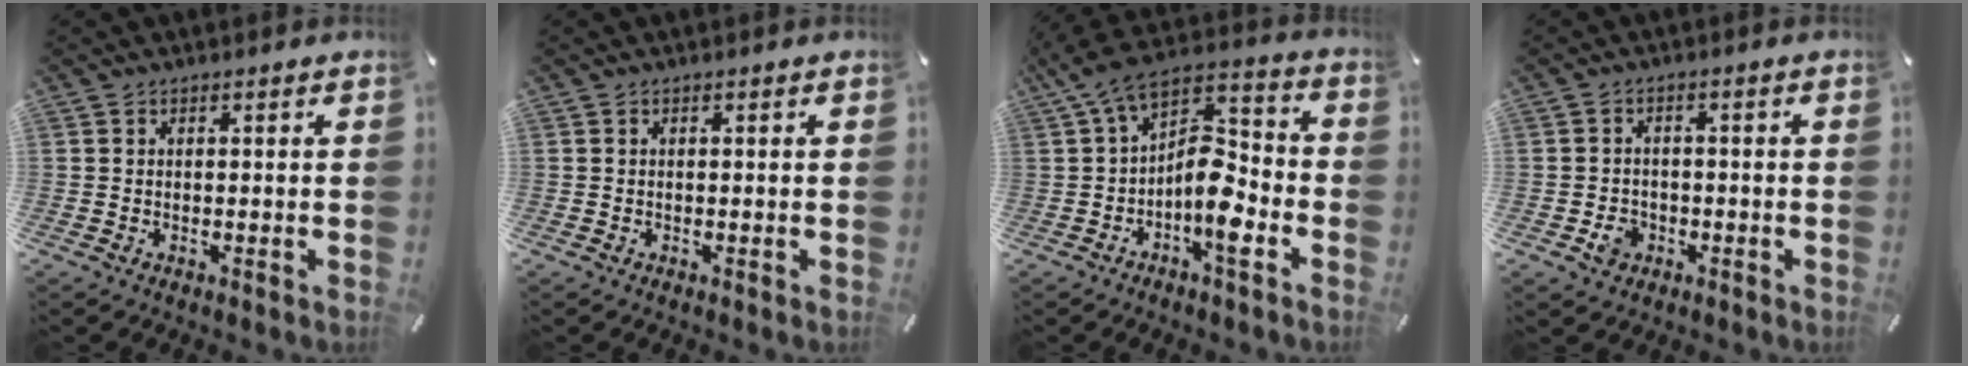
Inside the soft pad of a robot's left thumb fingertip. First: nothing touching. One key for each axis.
{"total": 0.0}
{"total": 14.4, "fx": -3.8, "fy": 7.4, "fz": 11.8, "tx": -0.198, "ty": 0.005, "tz": -0.069}
{"total": 4.0, "fx": -1.5, "fy": 3.3, "fz": 1.5, "tx": -0.030, "ty": 0.004, "tz": -0.028}